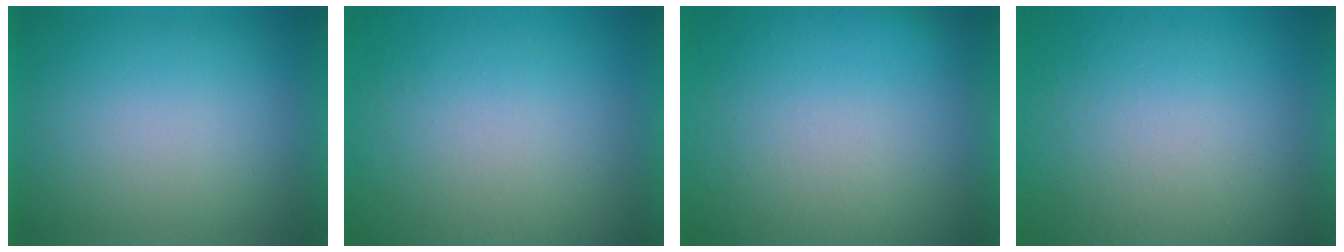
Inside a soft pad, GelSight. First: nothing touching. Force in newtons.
{"total": 1.2}
{"total": 5.7}
{"total": 5.2}